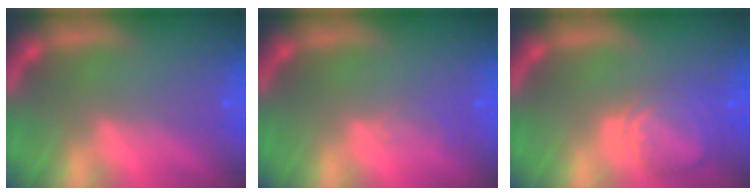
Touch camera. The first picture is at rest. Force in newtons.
{"total": 1.0}
{"total": 5.6}